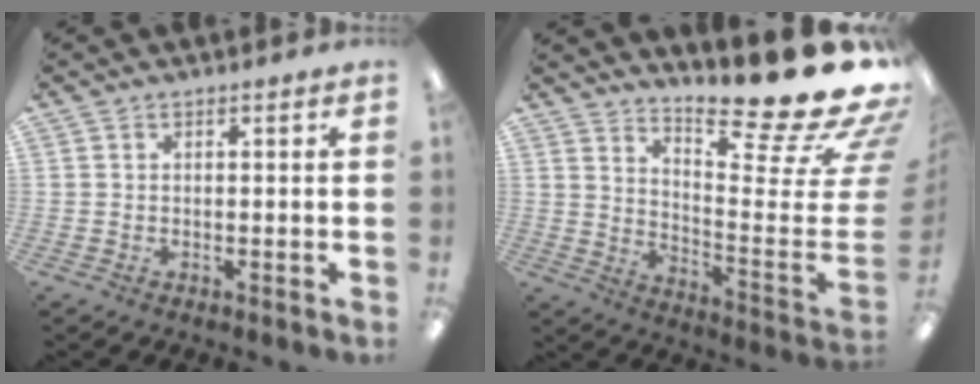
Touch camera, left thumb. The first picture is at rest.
{"total": 21.7, "force": [17.4, 2.6, 12.7], "torque": [-0.154, -0.154, 0.267]}